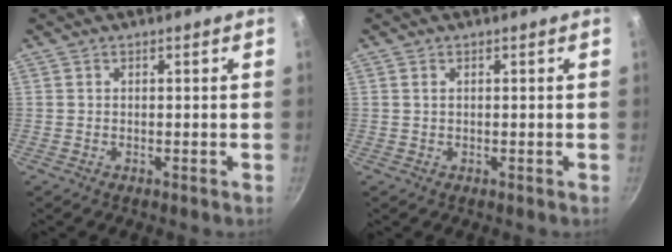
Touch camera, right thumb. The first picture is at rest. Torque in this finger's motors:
{"motor_torque": [-0.67, 0.06, -0.71, 0.25, 0.11]}